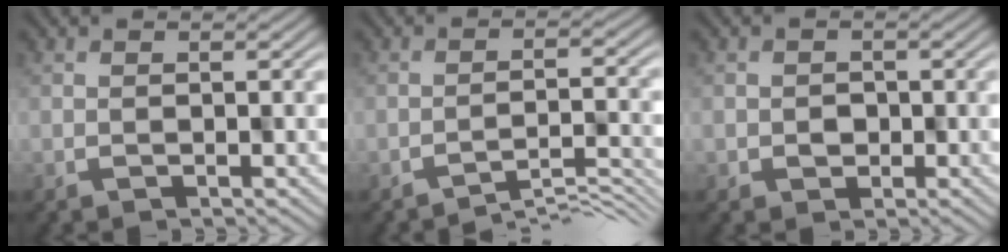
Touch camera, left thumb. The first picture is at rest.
{"total": 5.2, "force": [-4.2, 0.6, 3.0], "torque": [-0.044, 0.011, -0.062]}
{"total": 1.2, "force": [0.2, 1.2, -0.1], "torque": [0.002, 0.000, 0.005]}